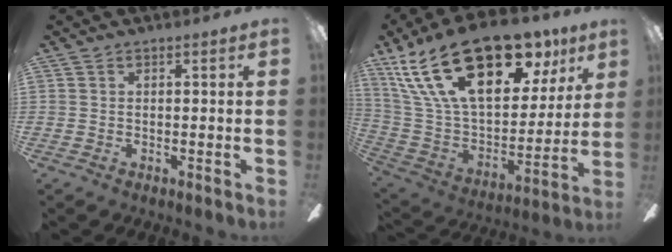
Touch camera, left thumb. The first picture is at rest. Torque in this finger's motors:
{"motor_torque": [2.81, 2.20, 1.75, -1.02, 0.56]}